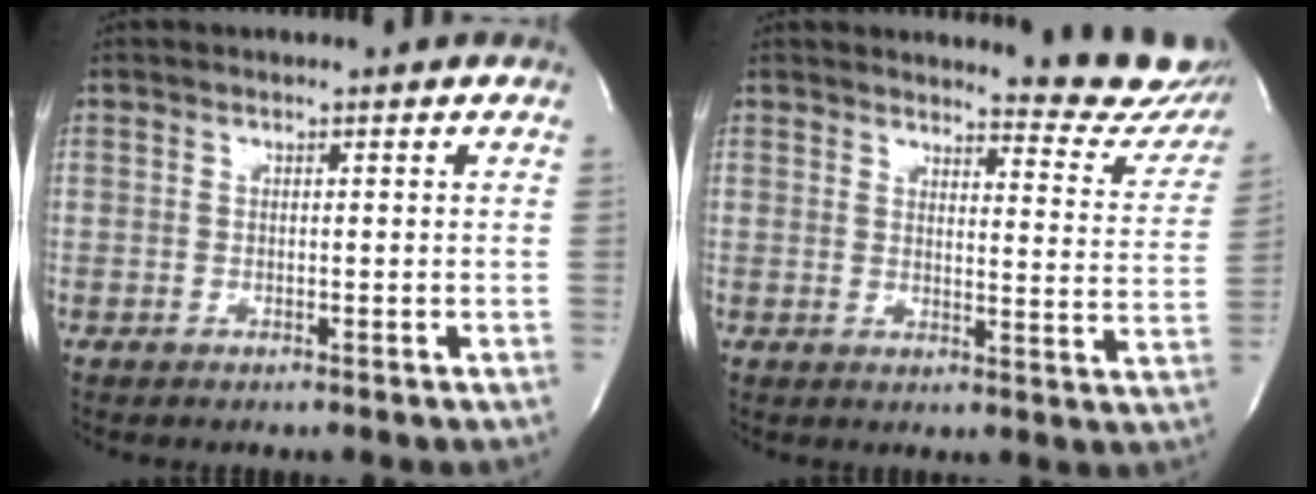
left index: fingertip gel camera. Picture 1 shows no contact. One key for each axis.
{"total": 12.9, "fx": 12.5, "fy": 2.2, "fz": 2.6, "tx": -0.007, "ty": -0.074, "tz": 0.117}